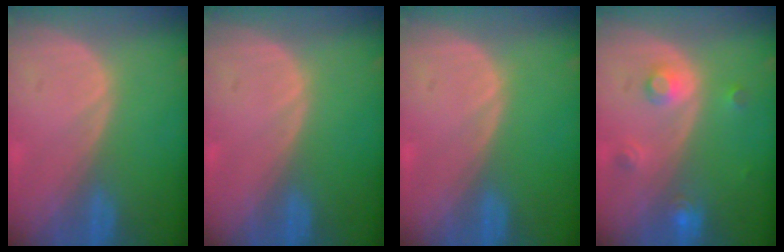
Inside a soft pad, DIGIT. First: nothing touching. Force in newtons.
{"total": 0.0}
{"total": 0.0}
{"total": 3.5, "press": 3.2, "slide": 1.5}